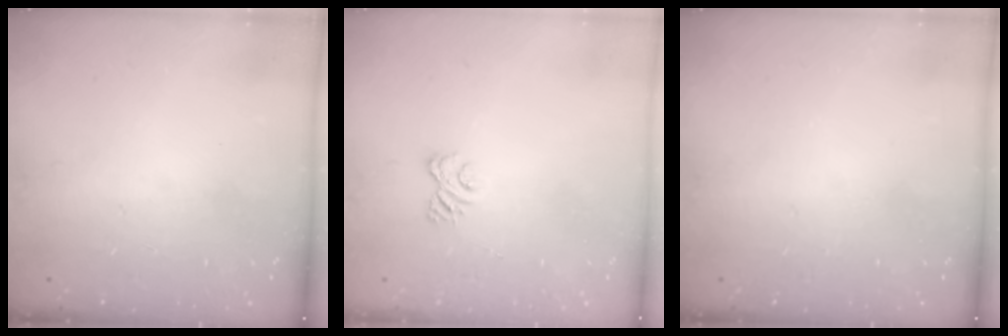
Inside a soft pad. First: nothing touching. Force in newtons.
{"total": 2.5, "press": 2.2, "slide": 1.2}
{"total": 0.0}